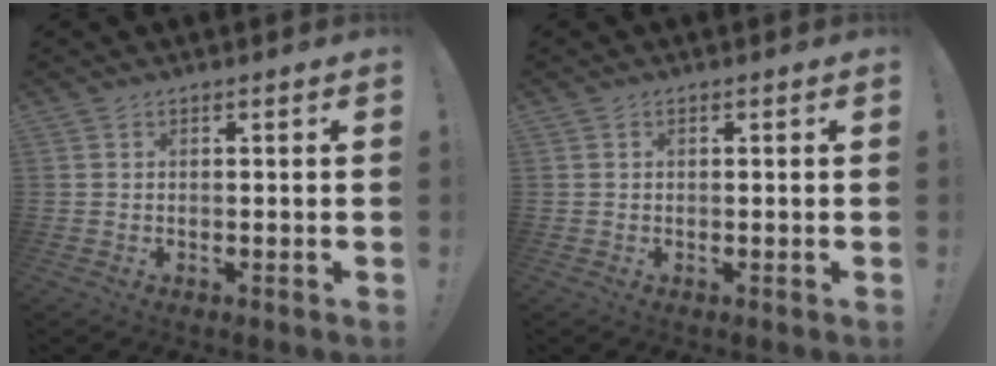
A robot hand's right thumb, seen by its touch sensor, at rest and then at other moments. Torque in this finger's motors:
{"motor_torque": [0.18, -0.19, -0.25, 0.16, 0.00]}